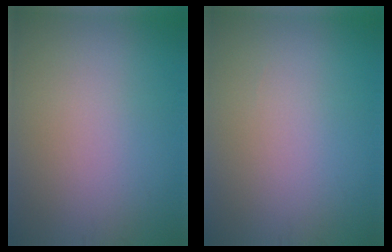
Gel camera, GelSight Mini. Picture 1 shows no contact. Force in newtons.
{"total": 0.0}